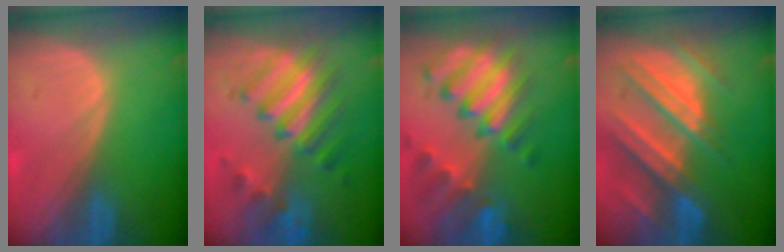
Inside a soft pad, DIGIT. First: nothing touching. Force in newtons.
{"total": 7.9, "press": 7.8, "slide": 1.0}
{"total": 11.1, "press": 9.5, "slide": 5.7}
{"total": 11.0, "press": 9.8, "slide": 5.0}